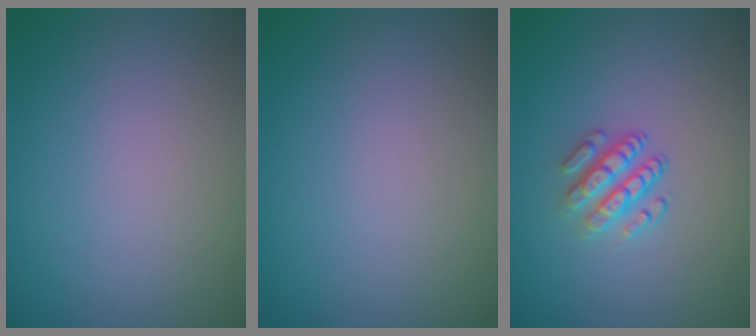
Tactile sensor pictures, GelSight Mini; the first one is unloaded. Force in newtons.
{"total": 0.0}
{"total": 2.9, "press": 2.5, "slide": 1.6}